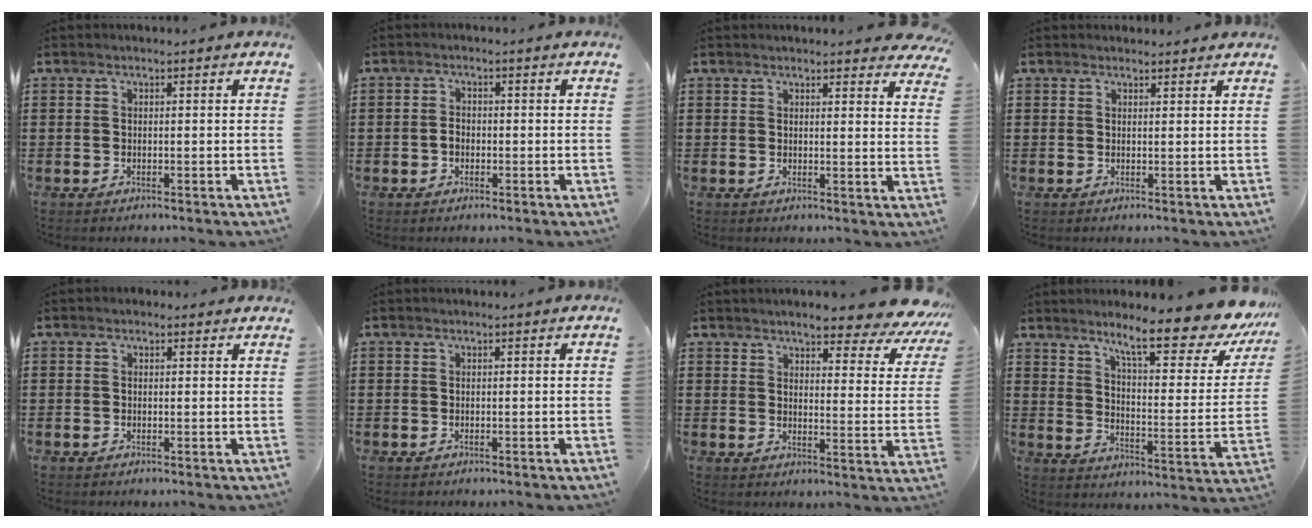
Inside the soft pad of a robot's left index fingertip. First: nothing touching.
{"total": 1.6, "force": [-0.4, 1.1, 1.1], "torque": [-0.032, 0.001, -0.011]}
{"total": 2.7, "force": [2.7, 0.0, 0.6], "torque": [-0.013, -0.011, 0.048]}
{"total": 1.2, "force": [1.2, 0.3, -0.1], "torque": [-0.003, 0.001, 0.024]}
{"total": 0.7, "force": [0.3, 0.6, 0.3], "torque": [-0.007, 0.006, 0.005]}
{"total": 0.0}
{"total": 6.2, "force": [5.4, 0.4, 2.9], "torque": [-0.062, -0.035, 0.090]}
{"total": 12.9, "force": [9.9, 1.5, 8.1], "torque": [-0.140, -0.058, 0.158]}